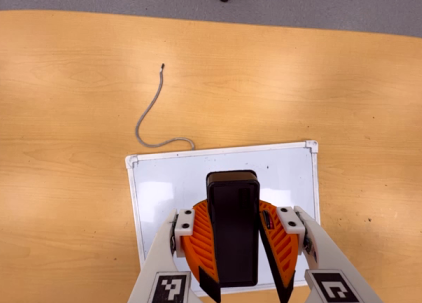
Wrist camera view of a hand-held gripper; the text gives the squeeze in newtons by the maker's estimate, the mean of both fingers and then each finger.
{"total": 10.2, "left": 10.1, "right": 10.4}